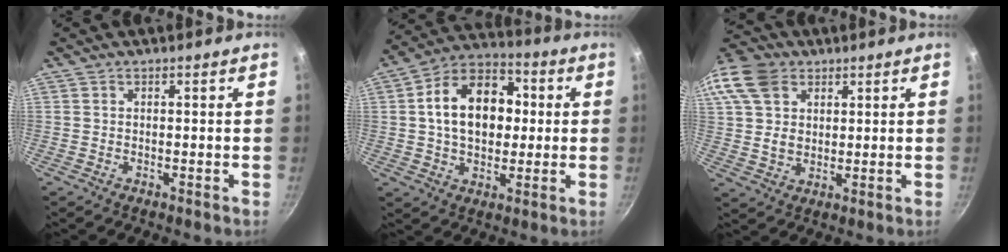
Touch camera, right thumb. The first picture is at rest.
{"total": 16.4, "force": [1.8, 11.4, 11.7], "torque": [-0.152, 0.025, 0.013]}
{"total": 16.1, "force": [6.6, 11.9, 8.6], "torque": [-0.182, 0.009, 0.120]}